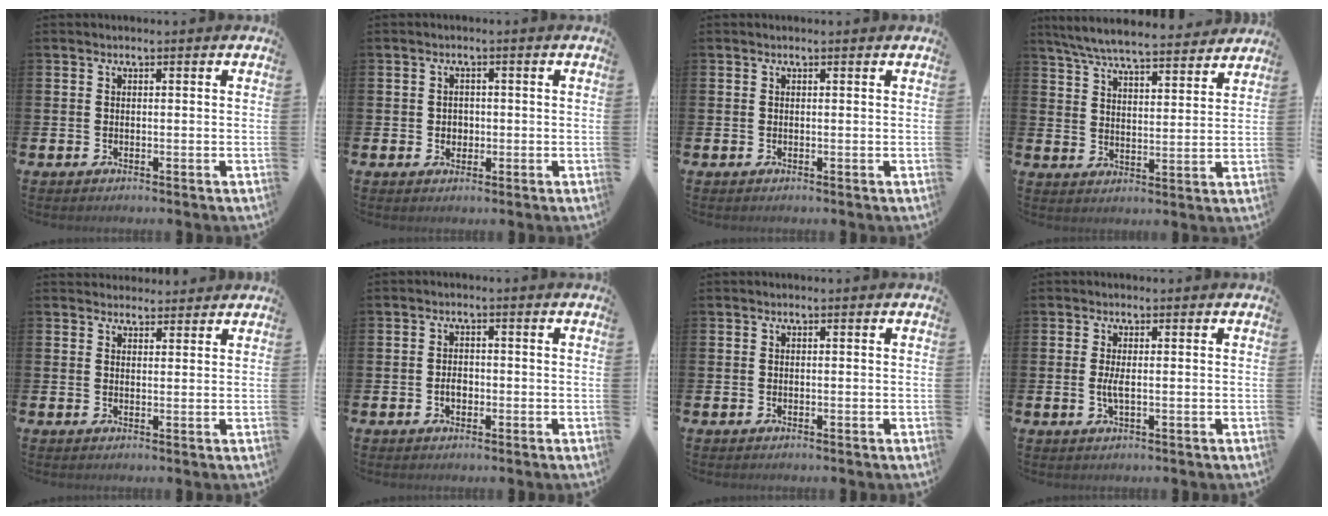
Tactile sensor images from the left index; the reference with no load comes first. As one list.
[{"total": 1.7, "force": [0.2, 1.6, 0.6], "torque": [0.007, 0.000, -0.004]}, {"total": 0.0}, {"total": 7.3, "force": [6.9, 0.8, 2.2], "torque": [-0.070, -0.041, 0.122]}, {"total": 2.7, "force": [2.6, 0.9, -0.2], "torque": [0.011, -0.013, 0.045]}, {"total": 2.0, "force": [-0.5, 1.4, 1.3], "torque": [-0.012, -0.001, -0.015]}, {"total": 0.0}, {"total": 1.8, "force": [-0.1, 0.3, 1.8], "torque": [-0.036, -0.001, -0.001]}]